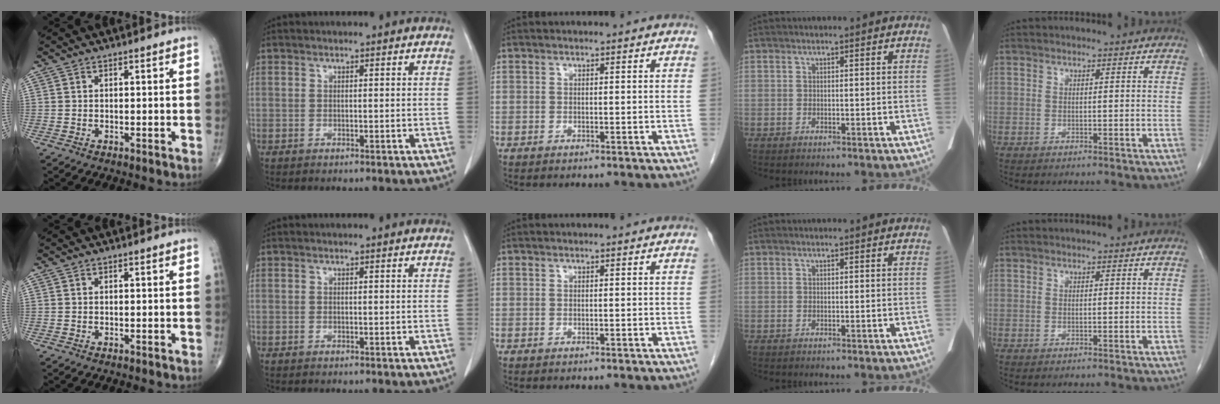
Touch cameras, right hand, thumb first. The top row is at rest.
{}